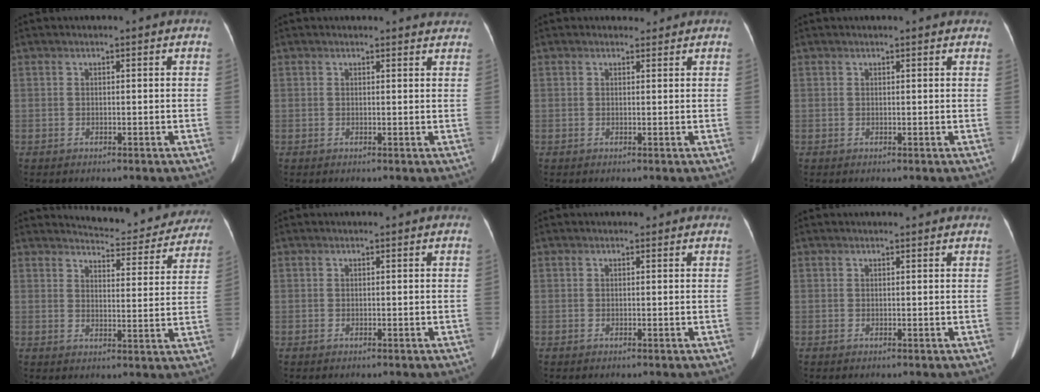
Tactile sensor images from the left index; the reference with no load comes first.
{"total": 5.7, "force": [5.5, 1.4, 0.8], "torque": [0.006, 0.005, 0.041]}
{"total": 1.2, "force": [1.1, 0.5, -0.1], "torque": [-0.005, -0.001, 0.015]}
{"total": 4.7, "force": [4.2, 1.1, 1.9], "torque": [-0.019, 0.020, 0.039]}
{"total": 14.0, "force": [13.5, 2.8, 2.6], "torque": [-0.019, -0.028, 0.146]}
{"total": 0.0}
{"total": 0.8, "force": [0.6, 0.4, 0.2], "torque": [-0.007, 0.004, 0.006]}
{"total": 2.2, "force": [2.1, 0.3, 0.7], "torque": [-0.012, 0.013, 0.021]}